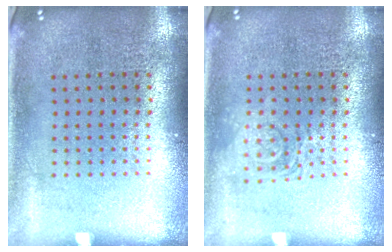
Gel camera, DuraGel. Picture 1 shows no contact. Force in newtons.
{"total": 2.0, "press": 2.0, "slide": 0.3}